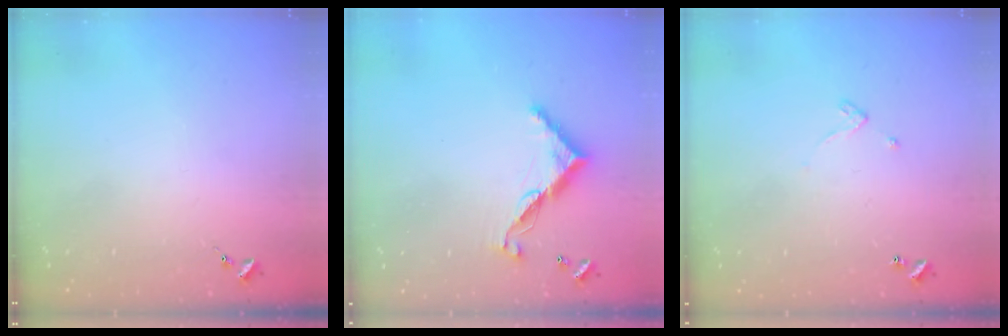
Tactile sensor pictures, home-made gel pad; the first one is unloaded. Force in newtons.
{"total": 11.0, "press": 11.0, "slide": 0.4}
{"total": 3.2, "press": 3.2, "slide": 0.4}